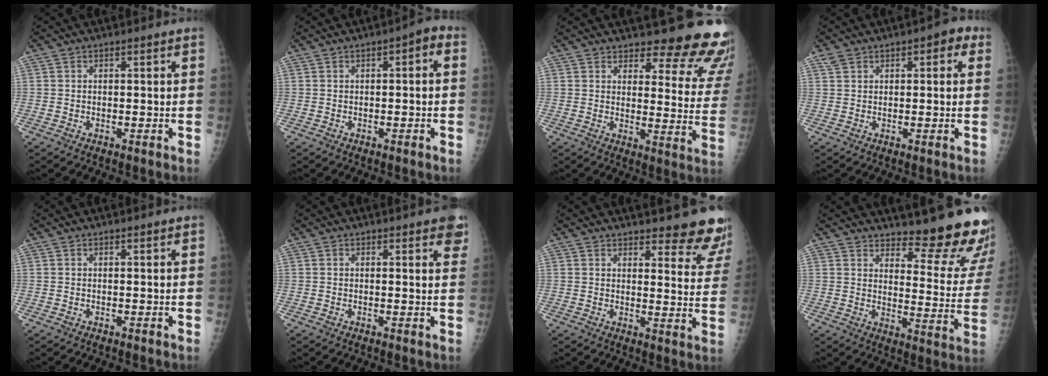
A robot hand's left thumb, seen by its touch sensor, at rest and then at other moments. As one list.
[{"total": 2.8, "force": [0.1, 1.1, 2.5], "torque": [-0.027, 0.019, -0.008]}, {"total": 18.1, "force": [16.2, 4.9, 6.3], "torque": [-0.027, -0.137, 0.176]}, {"total": 5.0, "force": [2.4, 2.9, 3.4], "torque": [-0.029, 0.012, 0.034]}, {"total": 0.6, "force": [0.5, 0.0, 0.4], "torque": [-0.008, -0.001, 0.009]}, {"total": 5.2, "force": [3.2, 1.5, 3.9], "torque": [-0.025, -0.005, 0.033]}, {"total": 13.7, "force": [12.5, 3.0, 4.7], "torque": [-0.013, -0.099, 0.130]}, {"total": 19.5, "force": [16.4, 4.4, 9.5], "torque": [-0.089, -0.153, 0.203]}]